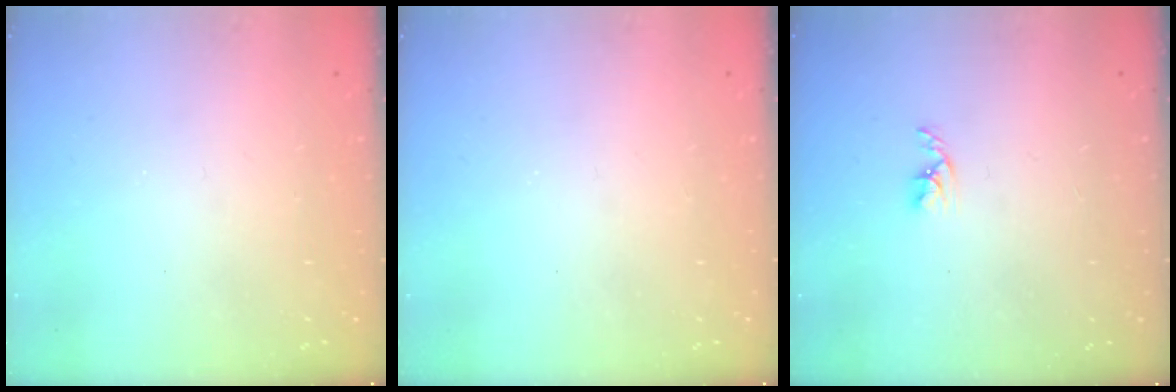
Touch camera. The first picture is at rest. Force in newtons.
{"total": 0.0}
{"total": 2.7, "press": 2.7, "slide": 0.5}